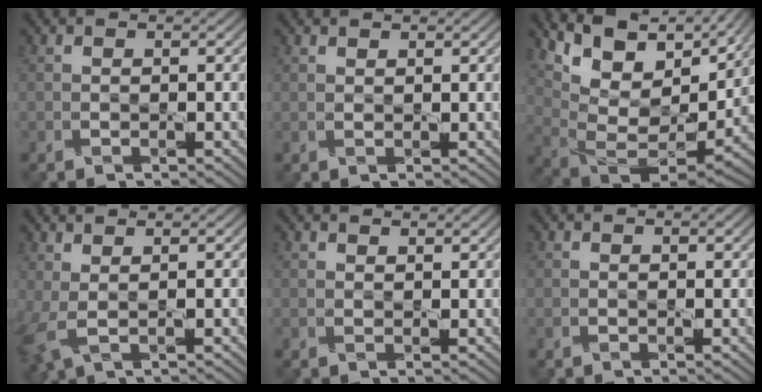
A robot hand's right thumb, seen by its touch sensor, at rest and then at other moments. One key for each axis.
{"total": 0.7, "fx": 0.7, "fy": 0.0, "fz": 0.1, "tx": -0.005, "ty": 0.000, "tz": 0.014}
{"total": 14.5, "fx": 8.8, "fy": 6.9, "fz": 9.3, "tx": -0.219, "ty": 0.023, "tz": 0.151}
{"total": 3.3, "fx": 1.4, "fy": 1.0, "fz": 2.9, "tx": -0.077, "ty": 0.005, "tz": 0.026}
{"total": 1.3, "fx": 1.2, "fy": 0.2, "fz": 0.4, "tx": -0.016, "ty": -0.002, "tz": 0.023}
{"total": 0.9, "fx": 0.6, "fy": 0.4, "fz": 0.5, "tx": -0.012, "ty": -0.001, "tz": 0.011}